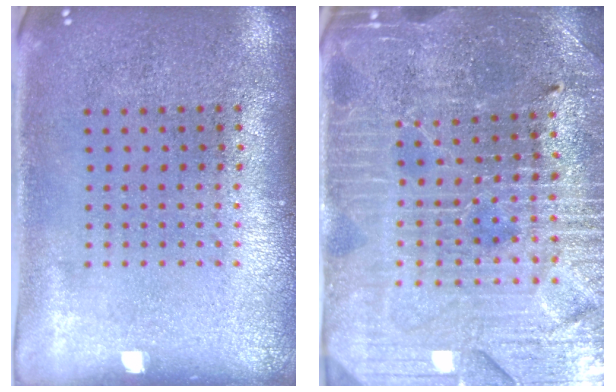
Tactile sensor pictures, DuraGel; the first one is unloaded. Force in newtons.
{"total": 4.3, "press": 4.2, "slide": 1.0}